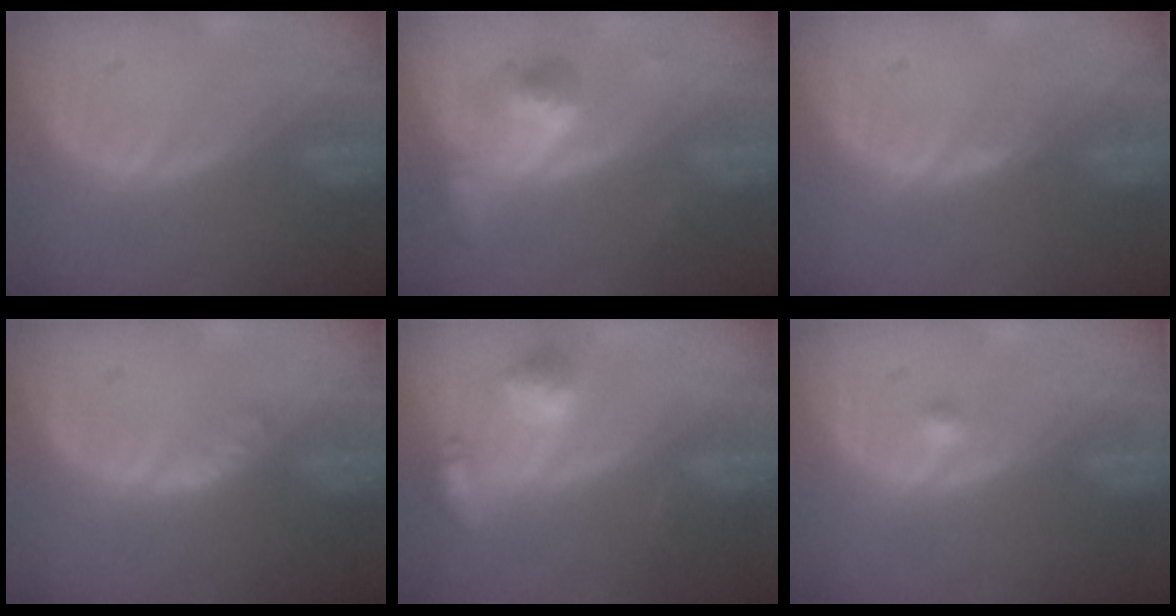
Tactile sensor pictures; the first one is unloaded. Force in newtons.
{"total": 5.4, "press": 5.0, "slide": 2.2}
{"total": 0.7, "press": 0.7, "slide": 0.1}
{"total": 1.4, "press": 1.4, "slide": 0.1}
{"total": 5.8, "press": 5.4, "slide": 2.3}
{"total": 0.9, "press": 0.7, "slide": 0.6}